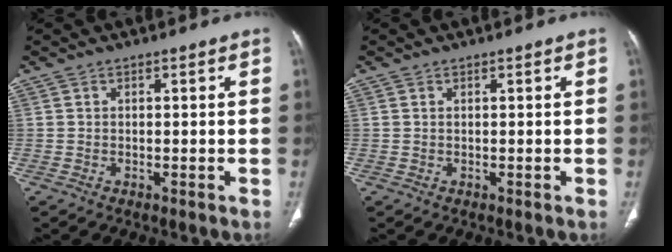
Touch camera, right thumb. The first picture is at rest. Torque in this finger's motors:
{"motor_torque": [0.22, 0.02, -0.08, -0.46, 0.05]}